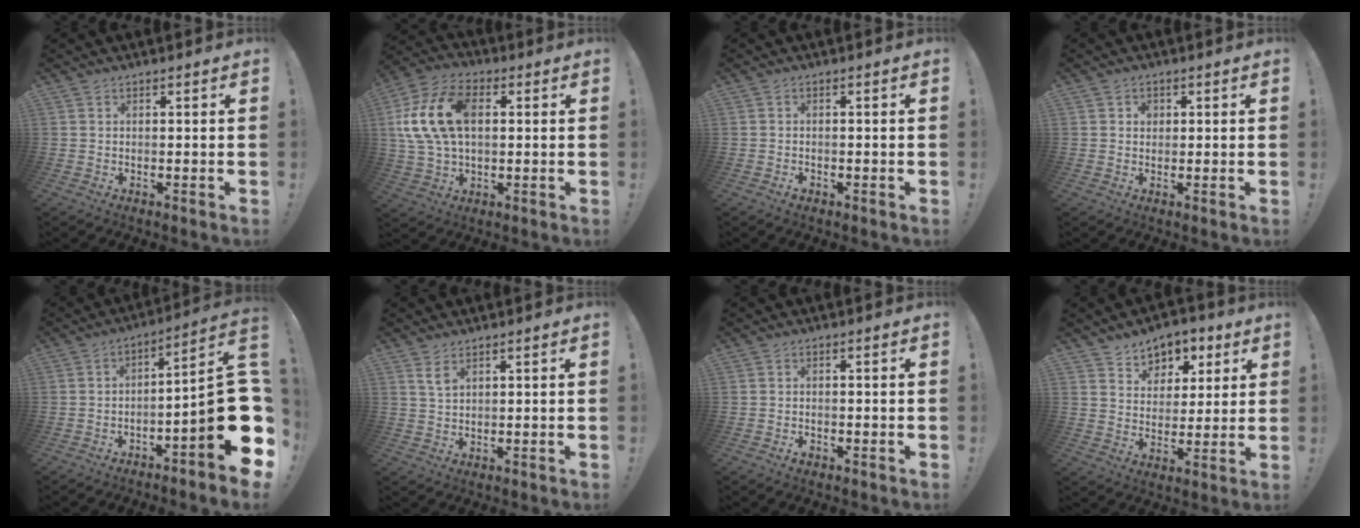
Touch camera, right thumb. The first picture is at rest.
{"total": 17.8, "force": [3.0, 11.4, 13.3], "torque": [-0.251, 0.002, 0.052]}
{"total": 1.1, "force": [-0.7, 0.7, 0.2], "torque": [-0.002, 0.005, -0.013]}
{"total": 1.9, "force": [0.5, 1.7, 0.7], "torque": [0.001, -0.003, 0.005]}
{"total": 16.6, "force": [-4.2, 2.5, 15.9], "torque": [-0.209, 0.010, -0.070]}
{"total": 3.1, "force": [1.9, 1.1, 2.2], "torque": [-0.038, -0.008, 0.033]}
{"total": 1.4, "force": [-1.0, 0.9, 0.4], "torque": [0.005, 0.002, -0.019]}
{"total": 7.2, "force": [4.1, 5.8, 0.9], "torque": [-0.002, -0.035, 0.079]}